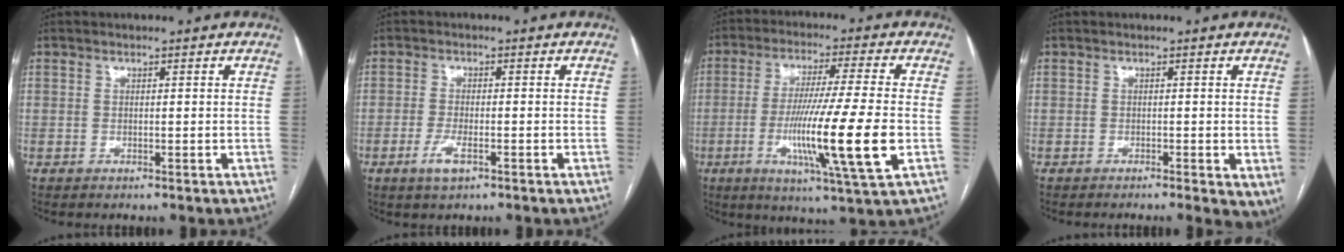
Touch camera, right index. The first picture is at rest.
{"total": 3.3, "force": [-1.7, 0.9, 2.7], "torque": [-0.057, -0.004, -0.033]}
{"total": 15.6, "force": [-3.6, -0.7, 15.1], "torque": [-0.277, -0.027, -0.067]}
{"total": 4.9, "force": [-2.6, 1.5, 3.9], "torque": [-0.037, -0.013, -0.045]}